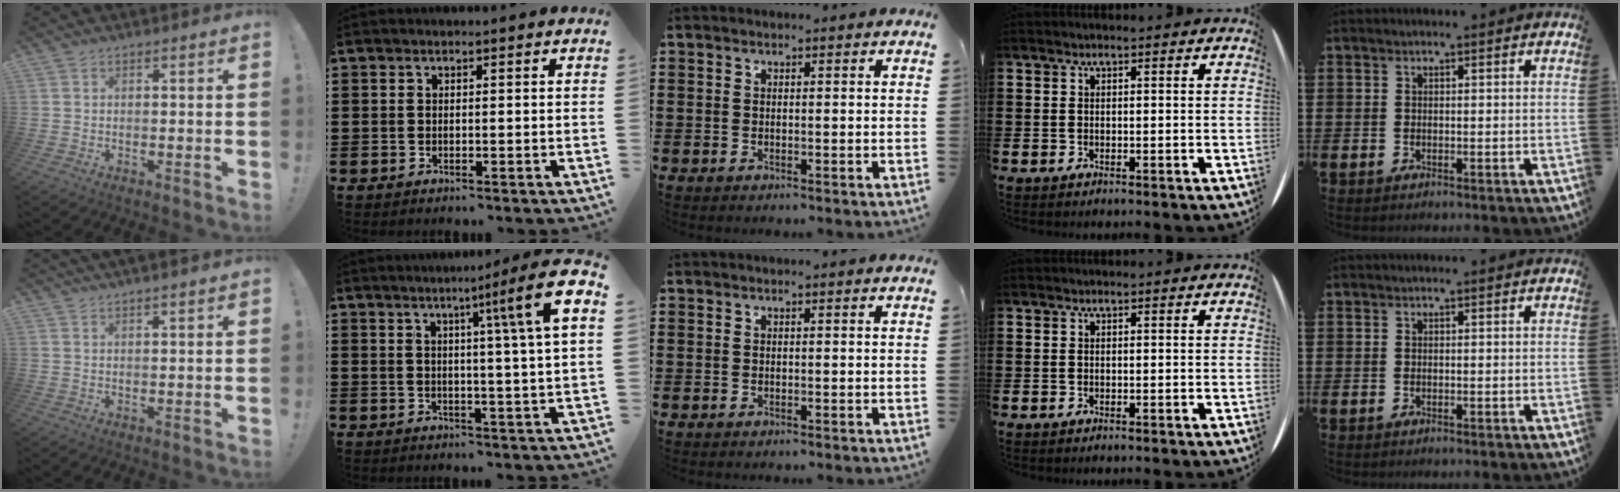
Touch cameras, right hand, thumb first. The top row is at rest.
{"thumb": {"total": 2.3, "force": [2.1, -0.3, 0.9], "torque": [-0.012, -0.013, 0.036]}, "index": {"total": 10.1, "force": [3.8, -1.0, 9.3], "torque": [-0.157, -0.021, 0.051]}}